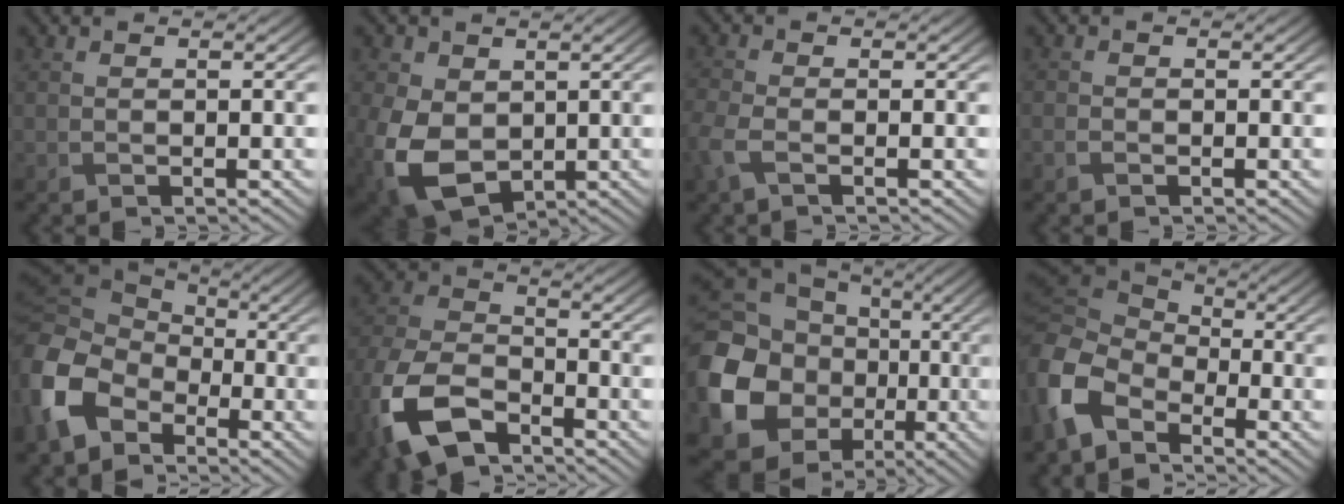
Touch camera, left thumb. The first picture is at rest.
{"total": 11.0, "force": [-1.0, 8.1, 7.4], "torque": [-0.205, -0.032, -0.015]}
{"total": 3.4, "force": [-1.5, 1.7, 2.6], "torque": [-0.076, -0.005, -0.039]}
{"total": 1.2, "force": [-0.8, 0.8, 0.6], "torque": [-0.015, -0.001, -0.017]}
{"total": 13.4, "force": [-4.4, 9.9, 8.0], "torque": [-0.258, -0.043, -0.082]}
{"total": 13.3, "force": [-7.6, 7.4, 8.1], "torque": [-0.215, -0.030, -0.160]}
{"total": 18.9, "force": [-3.5, 16.4, 8.7], "torque": [-0.252, -0.048, -0.073]}
{"total": 9.9, "force": [-4.1, 6.5, 6.3], "torque": [-0.197, -0.025, -0.087]}